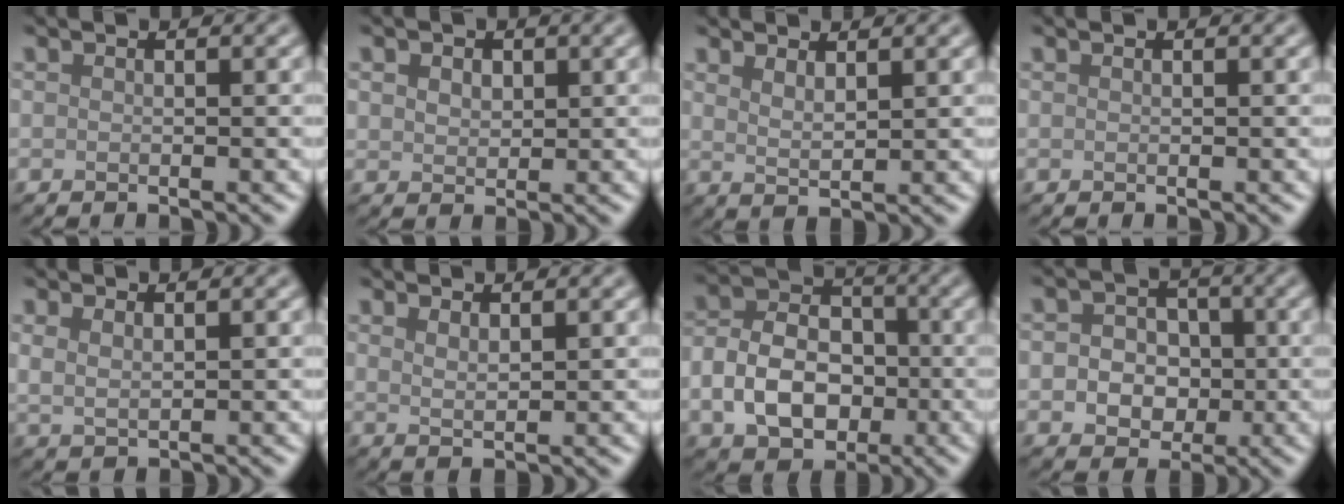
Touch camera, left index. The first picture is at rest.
{"total": 2.6, "force": [1.4, 1.8, 1.2], "torque": [-0.026, 0.012, 0.016]}
{"total": 1.9, "force": [1.4, 0.5, 1.2], "torque": [-0.019, -0.006, 0.026]}
{"total": 0.0}
{"total": 1.5, "force": [1.0, 0.5, 1.0], "torque": [-0.022, -0.006, 0.023]}
{"total": 1.5, "force": [1.1, 0.4, 1.0], "torque": [-0.017, -0.004, 0.020]}
{"total": 6.8, "force": [-1.6, 5.0, 4.3], "torque": [-0.081, 0.003, -0.037]}
{"total": 4.7, "force": [-0.3, 4.0, 2.4], "torque": [-0.020, 0.006, -0.018]}